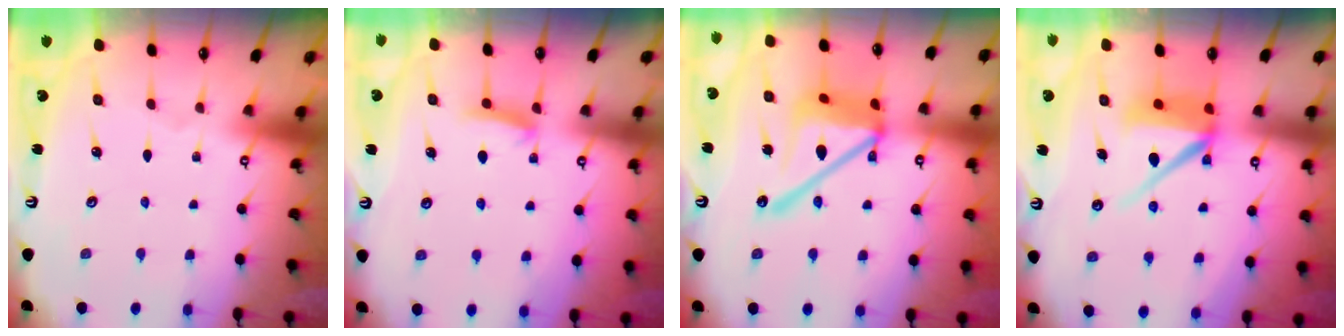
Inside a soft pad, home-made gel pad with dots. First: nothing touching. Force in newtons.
{"total": 5.5, "press": 5.5, "slide": 0.7}
{"total": 19.1, "press": 19.0, "slide": 1.9}
{"total": 9.5, "press": 9.5, "slide": 0.9}